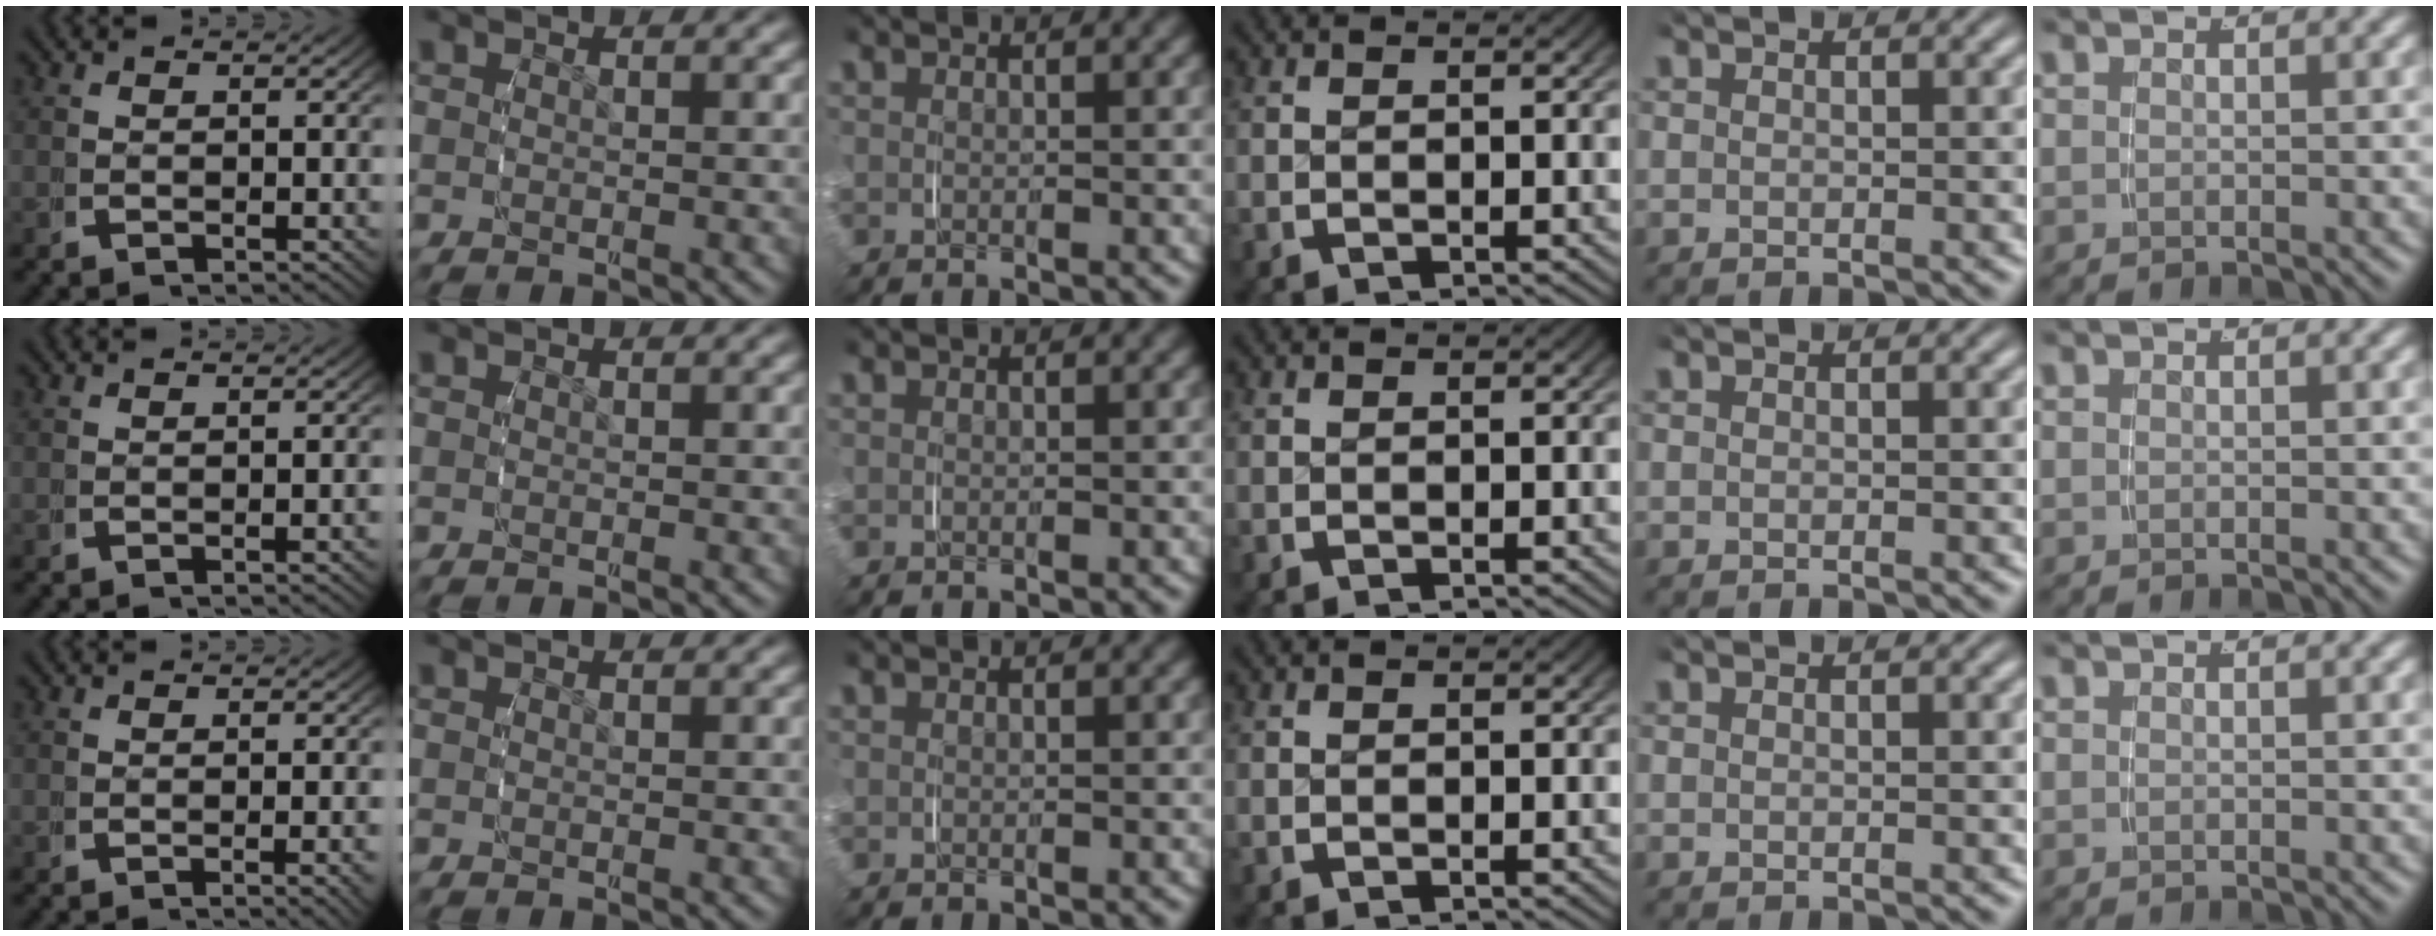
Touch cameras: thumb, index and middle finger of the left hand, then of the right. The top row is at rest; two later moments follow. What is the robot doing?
{"motion": "grasp_and_lifting", "object": "measuring cup"}